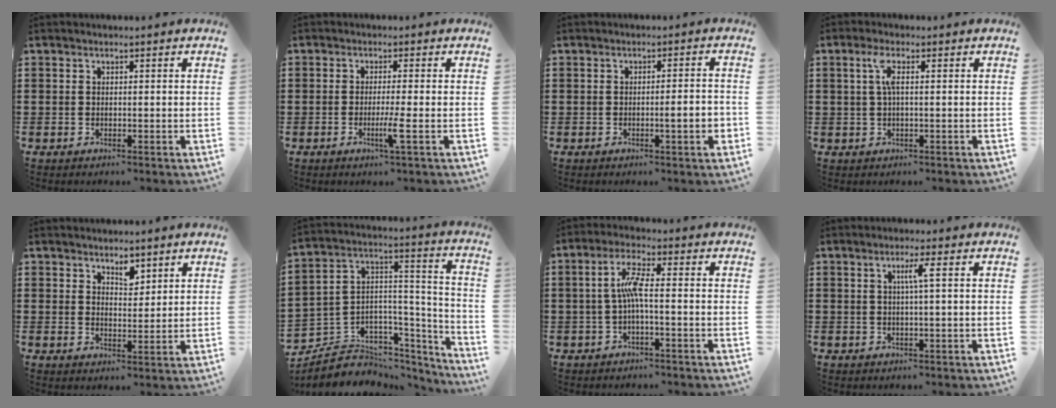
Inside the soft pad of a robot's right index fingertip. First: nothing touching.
{"total": 3.5, "force": [-1.3, -0.4, 3.3], "torque": [-0.061, -0.017, -0.027]}
{"total": 2.9, "force": [-0.7, 0.2, 2.8], "torque": [-0.045, -0.002, -0.013]}
{"total": 2.8, "force": [0.4, 0.5, 2.7], "torque": [-0.056, 0.004, 0.004]}
{"total": 3.1, "force": [2.5, 1.4, 1.3], "torque": [-0.015, -0.003, 0.042]}
{"total": 4.8, "force": [-3.2, 3.6, -0.1], "torque": [-0.016, -0.015, -0.061]}
{"total": 5.1, "force": [-0.7, 0.6, 5.0], "torque": [-0.109, -0.003, -0.022]}
{"total": 2.8, "force": [0.6, -0.2, 2.8], "torque": [-0.054, 0.000, 0.005]}